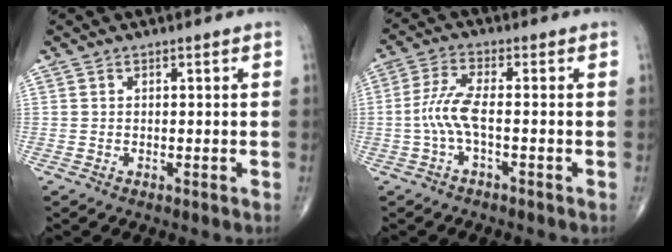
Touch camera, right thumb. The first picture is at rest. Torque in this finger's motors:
{"motor_torque": [0.22, 0.06, 0.77, 0.00, 0.08]}